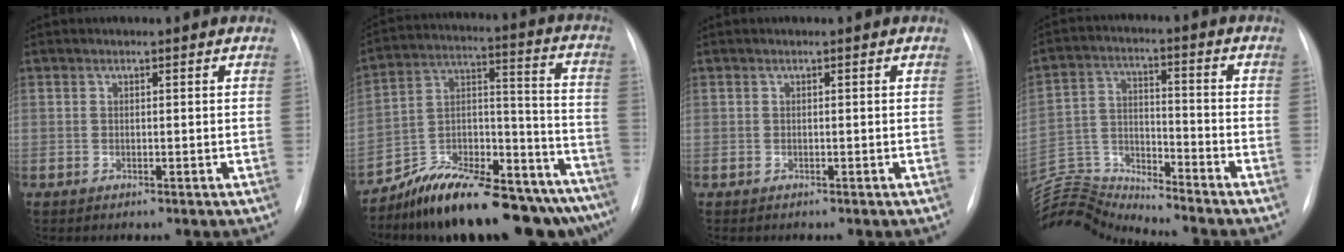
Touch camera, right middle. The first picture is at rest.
{"total": 23.3, "force": [-19.7, 5.6, 11.2], "torque": [-0.119, 0.037, -0.301]}
{"total": 0.0}
{"total": 13.4, "force": [-13.3, -1.2, 0.3], "torque": [-0.011, 0.035, -0.249]}